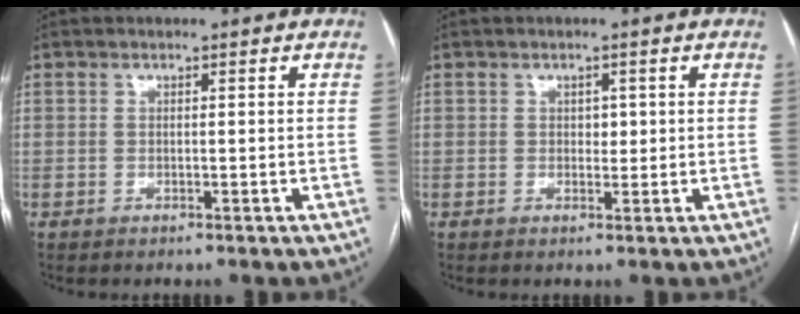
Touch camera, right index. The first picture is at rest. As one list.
[{"total": 1.4, "force": [0.2, 1.0, 1.0], "torque": [-0.009, 0.001, 0.003]}]